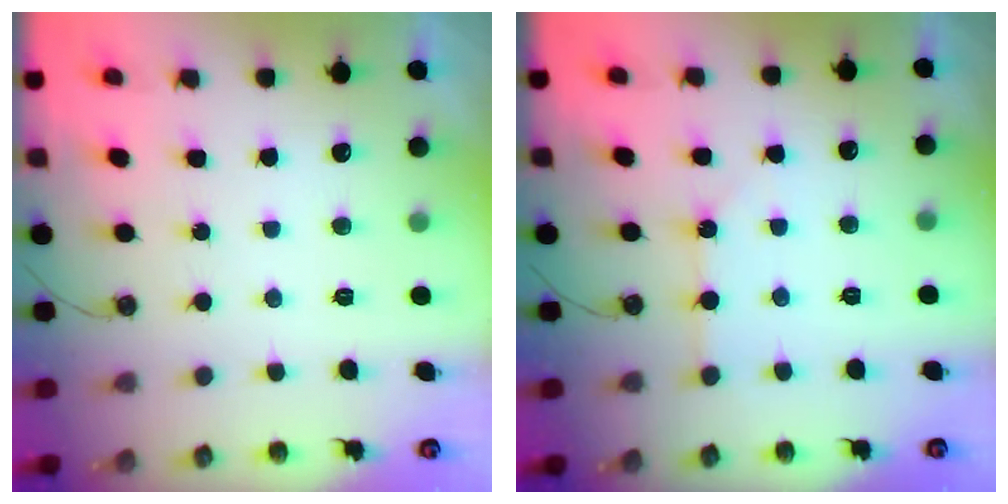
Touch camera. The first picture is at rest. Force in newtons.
{"total": 1.5, "press": 1.5, "slide": 0.3}